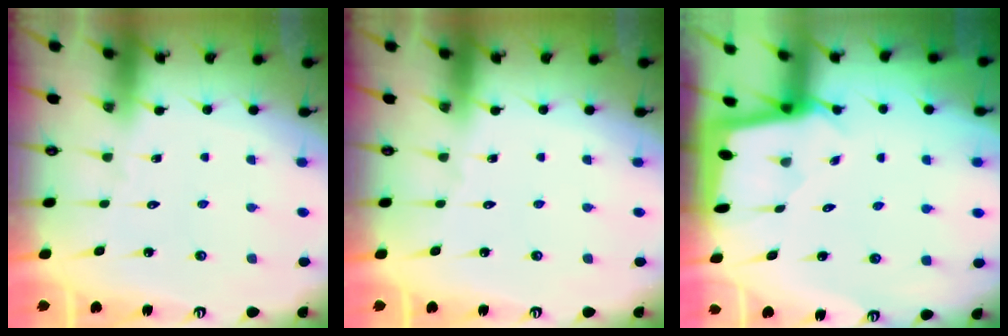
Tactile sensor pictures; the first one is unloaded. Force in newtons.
{"total": 0.0}
{"total": 1.8, "press": 1.8, "slide": 0.3}